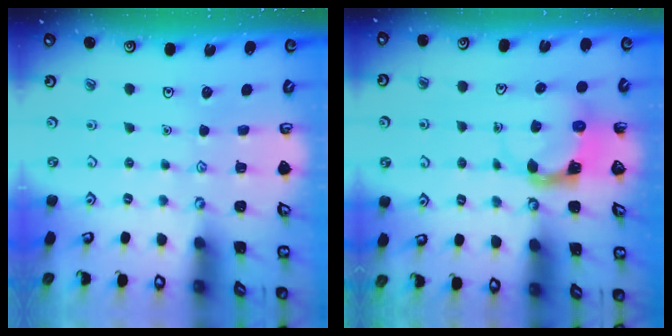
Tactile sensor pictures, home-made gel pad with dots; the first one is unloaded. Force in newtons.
{"total": 3.4, "press": 3.4, "slide": 0.5}